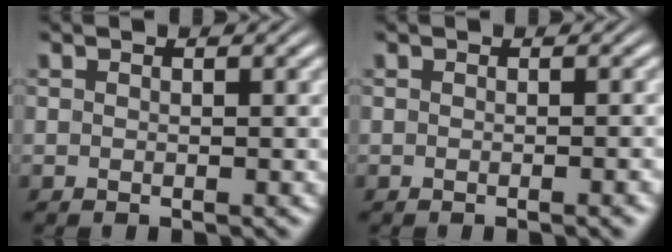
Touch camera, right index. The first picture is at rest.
{"total": 0.6, "force": [-0.4, -0.1, 0.4], "torque": [-0.003, 0.006, -0.009]}